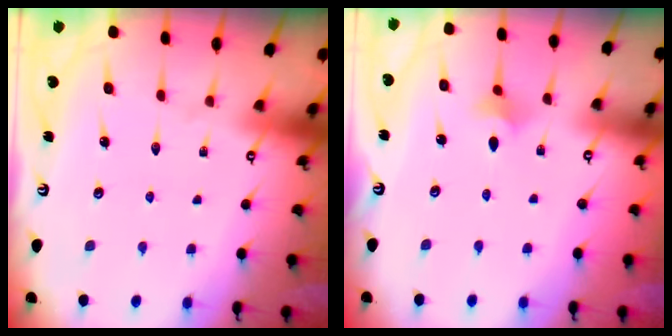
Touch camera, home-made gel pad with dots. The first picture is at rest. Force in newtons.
{"total": 3.7, "press": 3.6, "slide": 0.8}